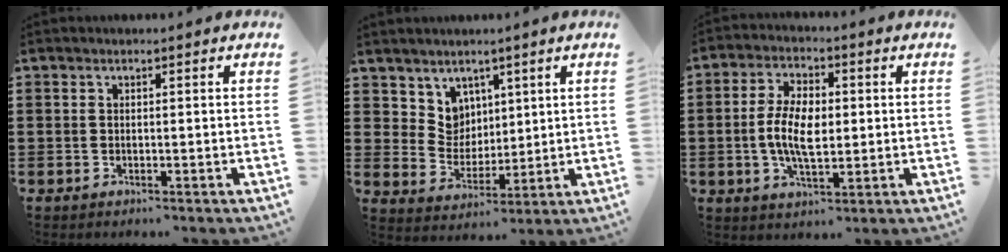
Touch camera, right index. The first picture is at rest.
{"total": 5.9, "force": [3.6, 4.6, 0.7], "torque": [-0.045, -0.006, 0.070]}
{"total": 7.4, "force": [-0.4, 3.6, 6.5], "torque": [-0.139, 0.003, -0.011]}